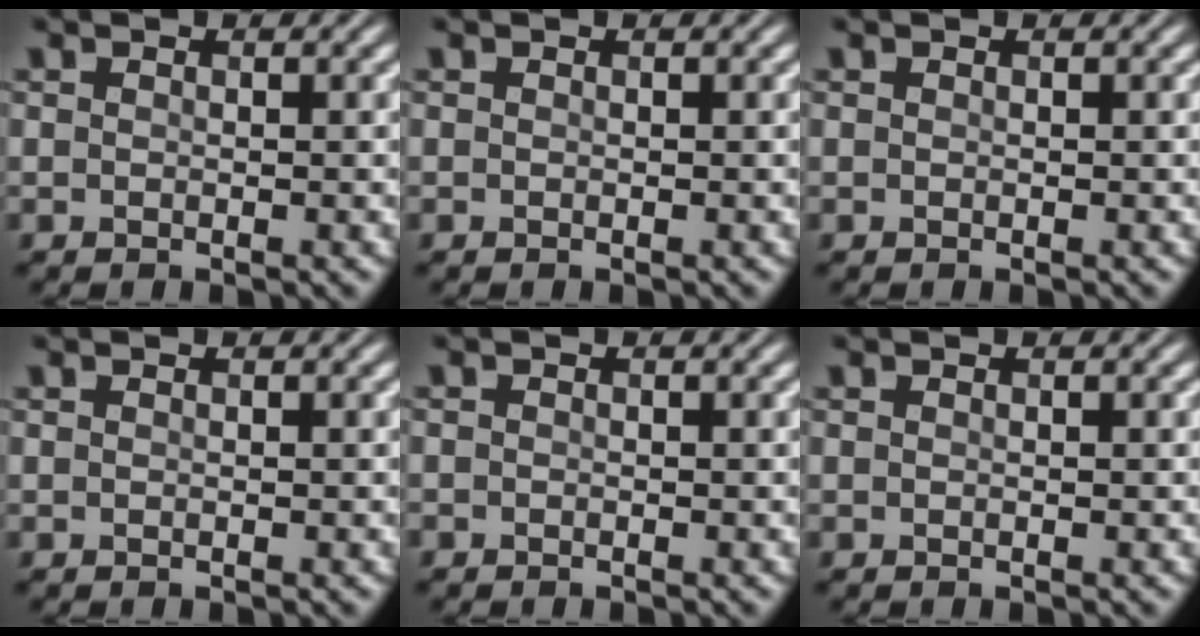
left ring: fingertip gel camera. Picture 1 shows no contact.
{"total": 0.0}
{"total": 0.0}
{"total": 0.0}
{"total": 0.5, "force": [-0.3, 0.4, -0.1], "torque": [0.005, -0.004, -0.008]}
{"total": 0.0}